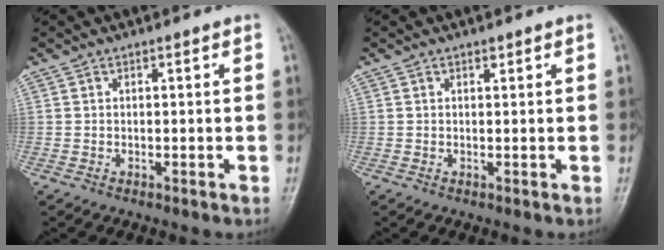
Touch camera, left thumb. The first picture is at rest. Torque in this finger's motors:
{"motor_torque": [0.14, -0.01, 0.29, -0.26, 0.01]}